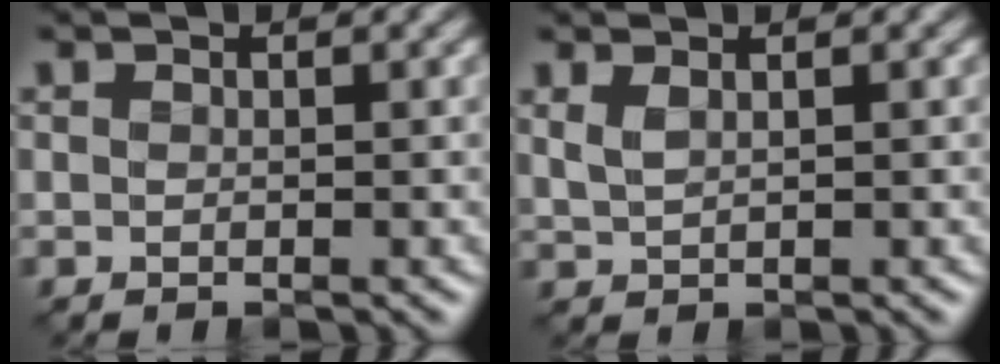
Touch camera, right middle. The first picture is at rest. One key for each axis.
{"total": 1.3, "fx": 0.8, "fy": 0.5, "fz": 0.9, "tx": -0.021, "ty": -0.001, "tz": 0.022}